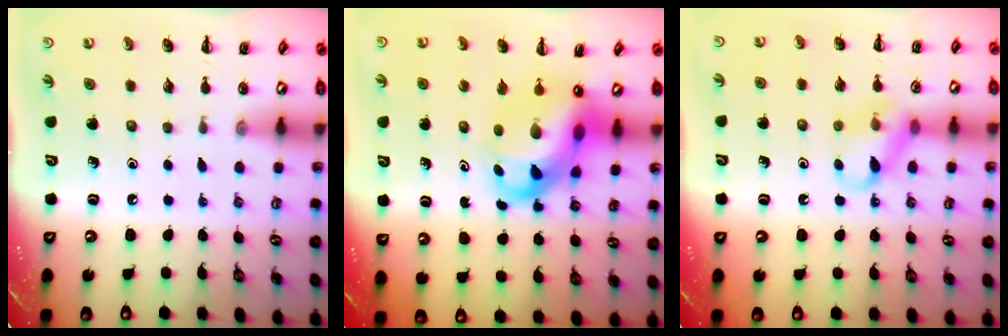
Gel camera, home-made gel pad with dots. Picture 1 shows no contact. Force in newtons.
{"total": 10.3, "press": 9.9, "slide": 3.0}
{"total": 10.5, "press": 10.4, "slide": 1.0}